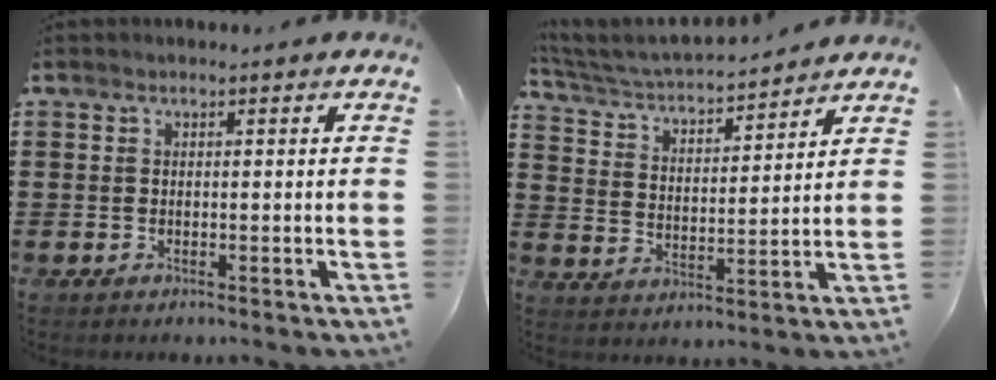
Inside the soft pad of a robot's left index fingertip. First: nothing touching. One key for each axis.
{"total": 4.1, "fx": 3.9, "fy": 0.4, "fz": 1.2, "tx": -0.044, "ty": -0.030, "tz": 0.061}